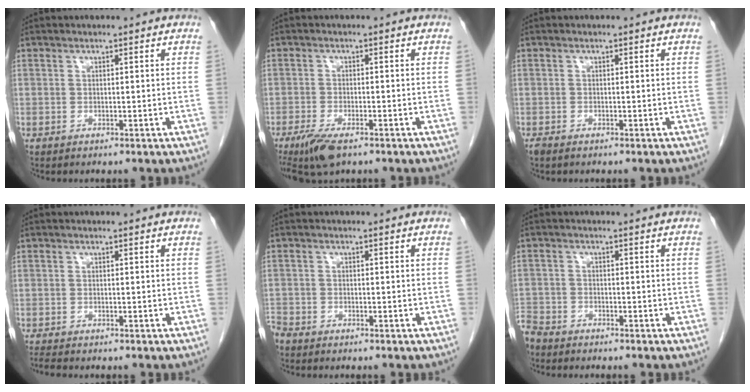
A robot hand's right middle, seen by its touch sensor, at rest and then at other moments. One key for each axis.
{"total": 6.1, "fx": -4.1, "fy": 1.8, "fz": 4.2, "tx": -0.081, "ty": -0.014, "tz": -0.071}
{"total": 1.7, "fx": -1.3, "fy": 0.6, "fz": 0.9, "tx": -0.019, "ty": -0.005, "tz": -0.019}
{"total": 1.7, "fx": -1.6, "fy": 0.1, "fz": 0.5, "tx": -0.013, "ty": -0.006, "tz": -0.027}
{"total": 2.7, "fx": -2.5, "fy": 0.9, "fz": 0.4, "tx": -0.007, "ty": -0.005, "tz": -0.048}
{"total": 5.1, "fx": -4.7, "fy": 1.9, "fz": 0.7, "tx": -0.013, "ty": -0.009, "tz": -0.091}